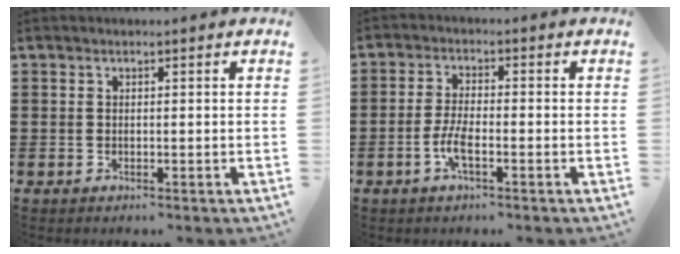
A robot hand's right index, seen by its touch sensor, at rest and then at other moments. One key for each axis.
{"total": 4.1, "fx": -1.6, "fy": 1.1, "fz": 3.6, "tx": -0.082, "ty": -0.004, "tz": -0.035}